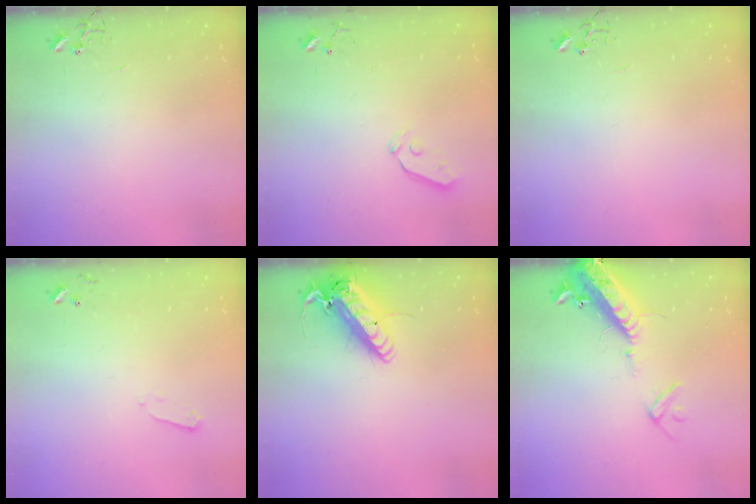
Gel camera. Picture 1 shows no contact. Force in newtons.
{"total": 4.9, "press": 4.8, "slide": 0.8}
{"total": 0.0}
{"total": 2.4, "press": 2.4, "slide": 0.4}
{"total": 18.3, "press": 18.0, "slide": 3.3}
{"total": 16.4, "press": 16.1, "slide": 3.1}